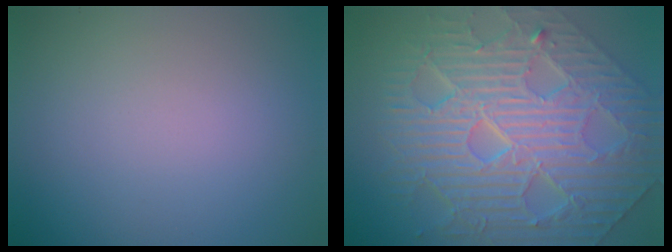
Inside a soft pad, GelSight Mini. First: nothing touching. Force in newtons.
{"total": 10.1, "press": 7.6, "slide": 6.6}